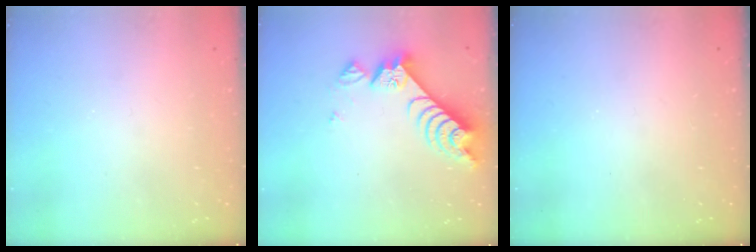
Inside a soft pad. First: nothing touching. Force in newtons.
{"total": 8.4, "press": 8.3, "slide": 0.9}
{"total": 0.0}